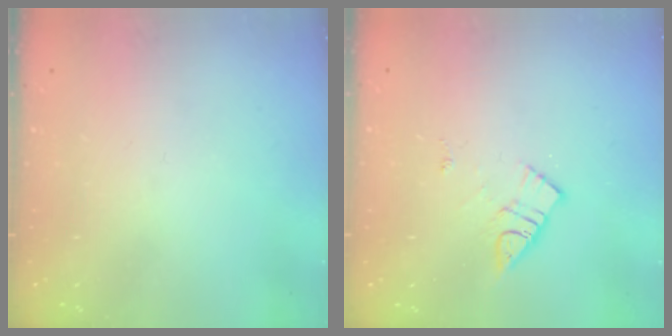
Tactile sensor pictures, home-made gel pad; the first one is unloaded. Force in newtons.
{"total": 9.3, "press": 9.3, "slide": 0.5}